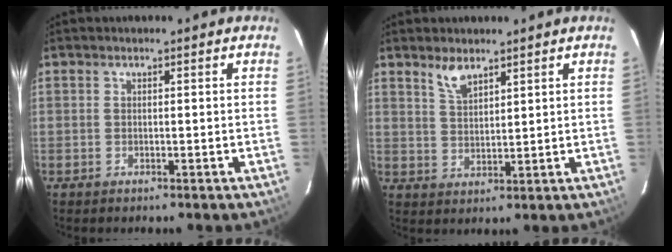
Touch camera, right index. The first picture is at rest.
{"total": 4.3, "force": [3.3, 1.6, 2.3], "torque": [-0.043, -0.001, 0.066]}